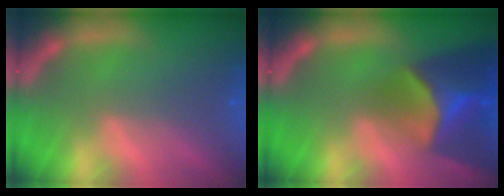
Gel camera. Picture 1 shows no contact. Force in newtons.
{"total": 9.4}